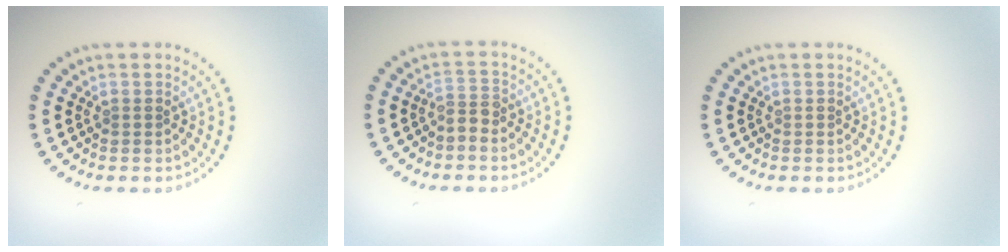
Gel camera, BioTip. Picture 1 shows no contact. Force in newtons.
{"total": 1.8, "press": 1.4, "slide": 1.2}
{"total": 0.0}